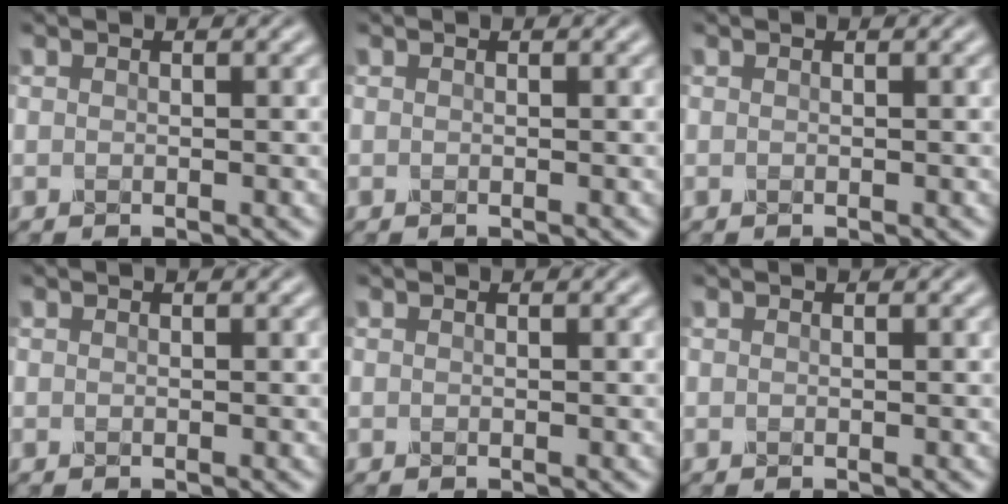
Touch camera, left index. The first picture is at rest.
{"total": 0.0}
{"total": 0.0}
{"total": 0.0}
{"total": 0.0}
{"total": 0.0}